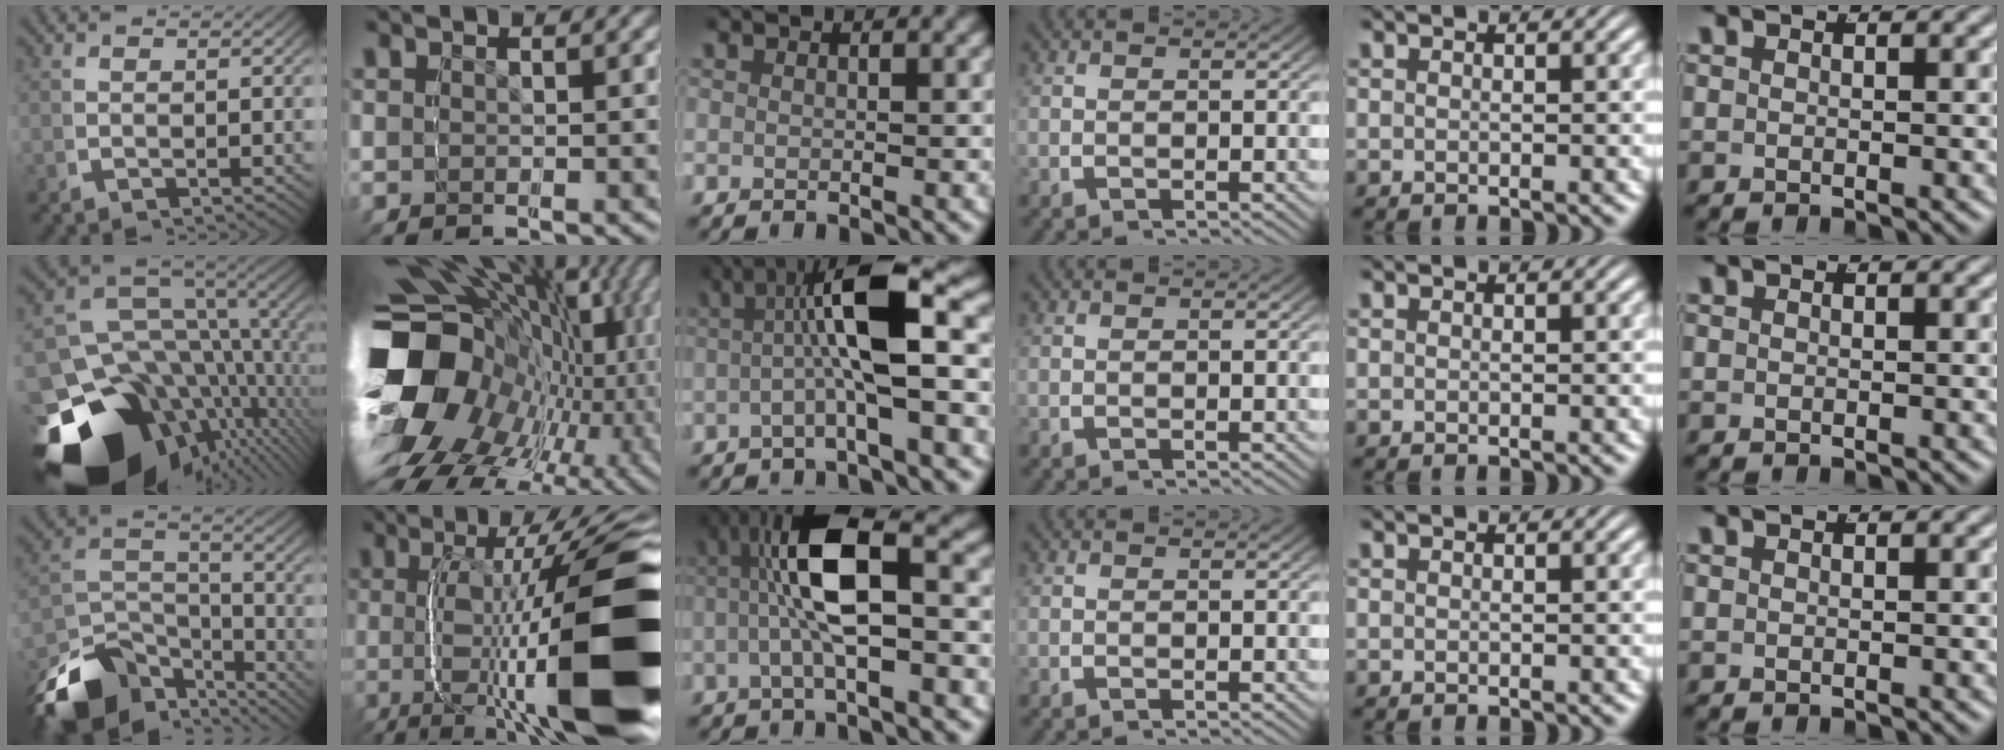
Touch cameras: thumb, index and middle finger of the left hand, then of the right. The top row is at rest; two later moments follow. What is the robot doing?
{"motion": "grasp_and_lifting", "object": "button"}